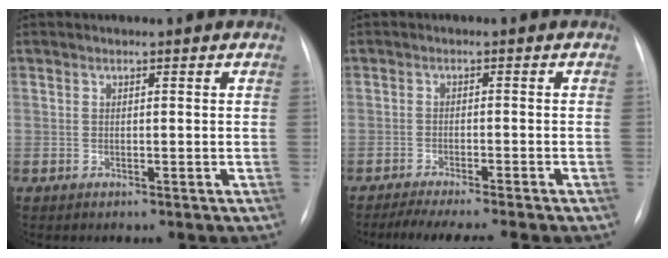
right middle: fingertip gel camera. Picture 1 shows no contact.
{"total": 9.3, "force": [-7.8, 0.1, 5.1], "torque": [-0.064, -0.016, -0.112]}